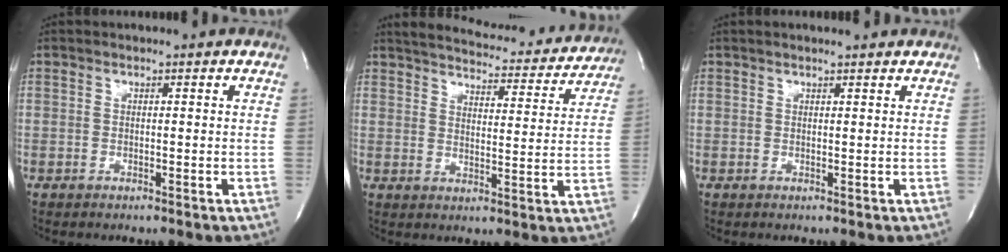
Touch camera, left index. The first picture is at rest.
{"total": 18.8, "force": [17.6, 4.1, 5.2], "torque": [-0.071, -0.014, 0.216]}
{"total": 2.7, "force": [2.3, 0.3, 1.3], "torque": [-0.020, 0.015, 0.032]}